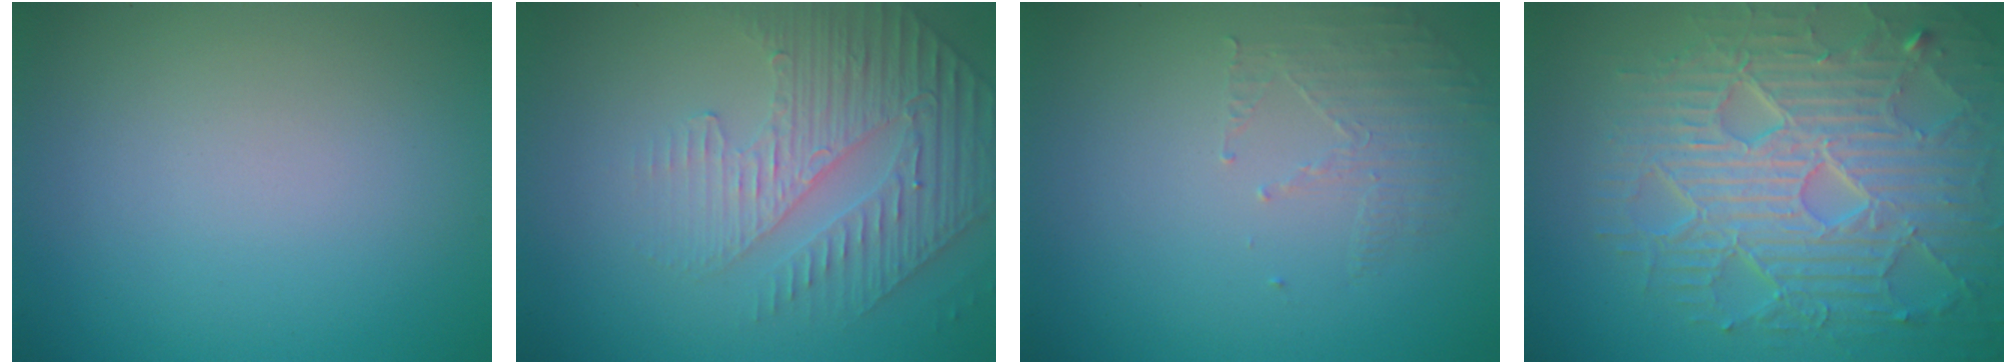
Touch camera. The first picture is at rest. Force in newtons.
{"total": 4.7, "press": 3.3, "slide": 3.4}
{"total": 1.6, "press": 0.7, "slide": 1.4}
{"total": 9.2, "press": 6.6, "slide": 6.5}